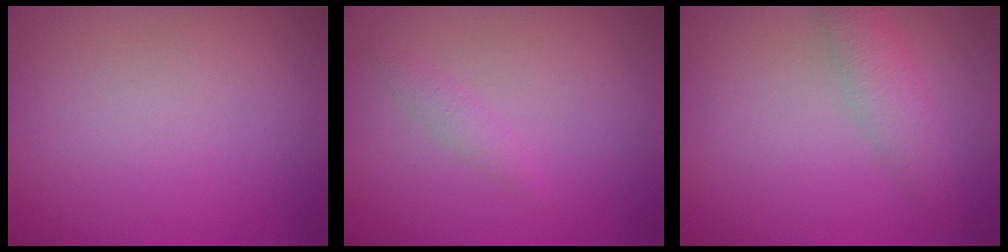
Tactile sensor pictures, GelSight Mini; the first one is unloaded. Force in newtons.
{"total": 0.9, "press": 0.9, "slide": 0.0}
{"total": 2.6, "press": 2.6, "slide": 0.0}